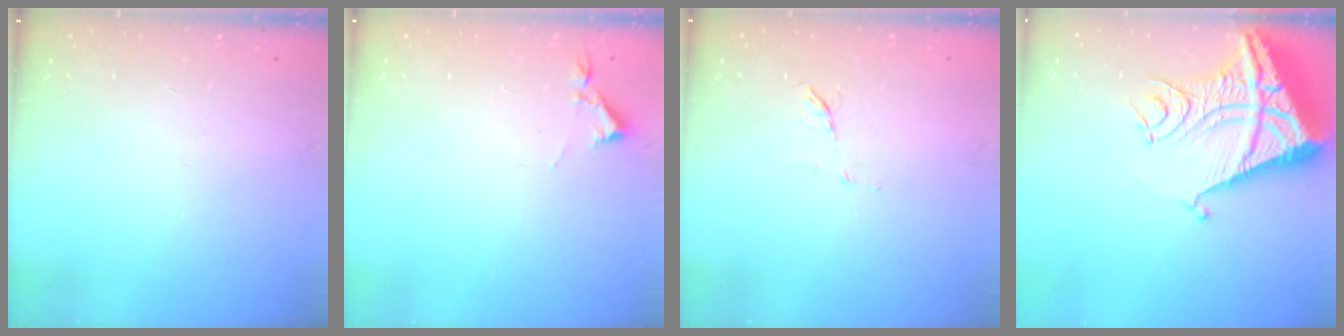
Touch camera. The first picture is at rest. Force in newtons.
{"total": 2.9, "press": 2.9, "slide": 0.5}
{"total": 4.9, "press": 4.8, "slide": 1.3}
{"total": 15.2, "press": 15.1, "slide": 1.8}